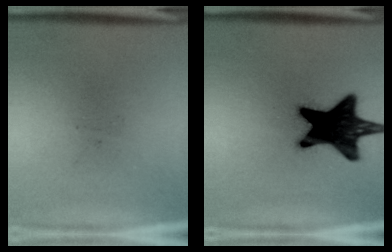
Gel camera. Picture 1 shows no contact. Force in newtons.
{"total": 19.0}